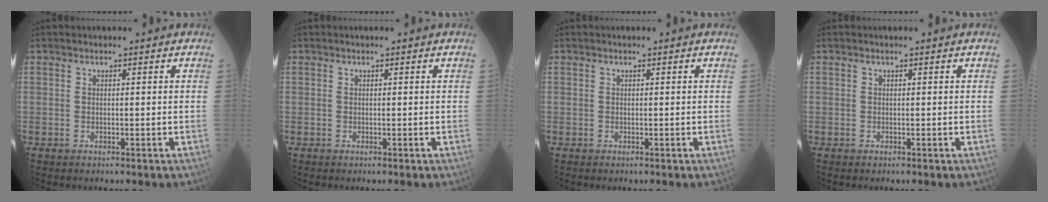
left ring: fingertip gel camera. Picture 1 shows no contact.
{"total": 0.0}
{"total": 0.0}
{"total": 0.0}